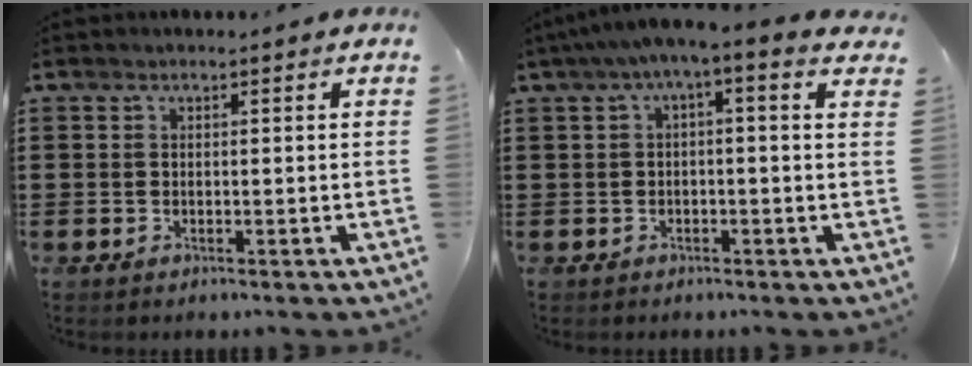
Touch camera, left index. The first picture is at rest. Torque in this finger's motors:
{"motor_torque": [2.14, 0.00, 0.78, 0.21]}